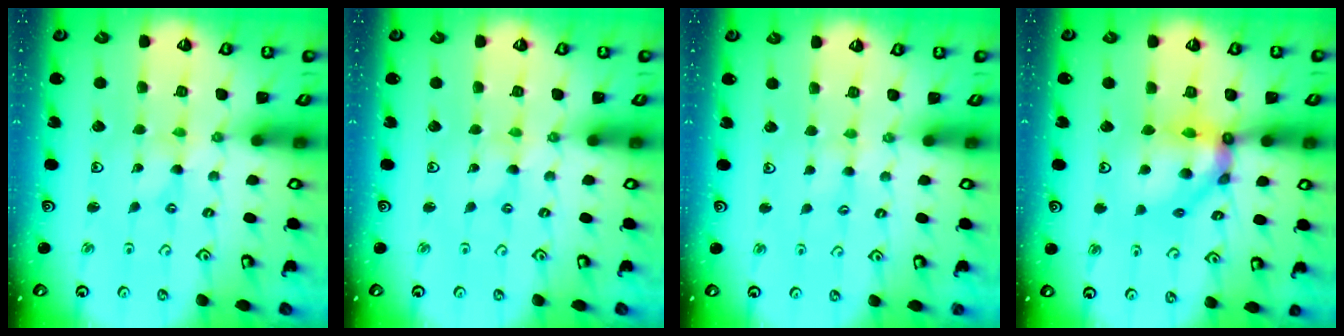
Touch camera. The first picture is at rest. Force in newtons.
{"total": 0.0}
{"total": 2.4, "press": 2.4, "slide": 0.4}
{"total": 12.2, "press": 12.1, "slide": 1.8}